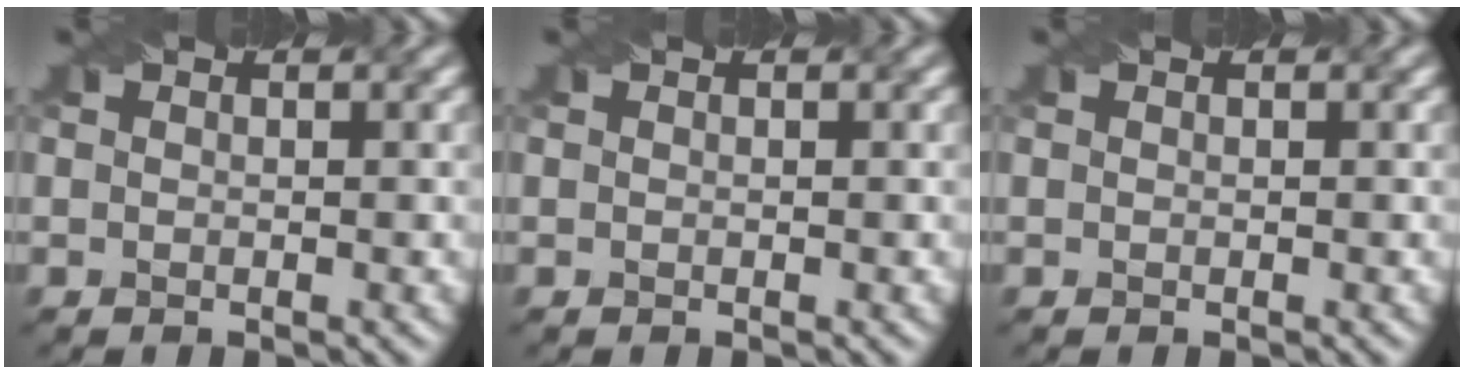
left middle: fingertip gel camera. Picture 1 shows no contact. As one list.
[{"total": 0.0}, {"total": 0.0}]